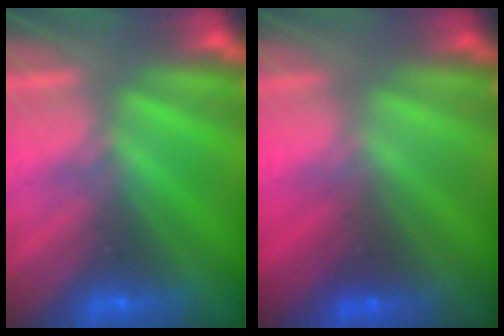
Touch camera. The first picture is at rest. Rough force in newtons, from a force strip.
{"total": 1.6}